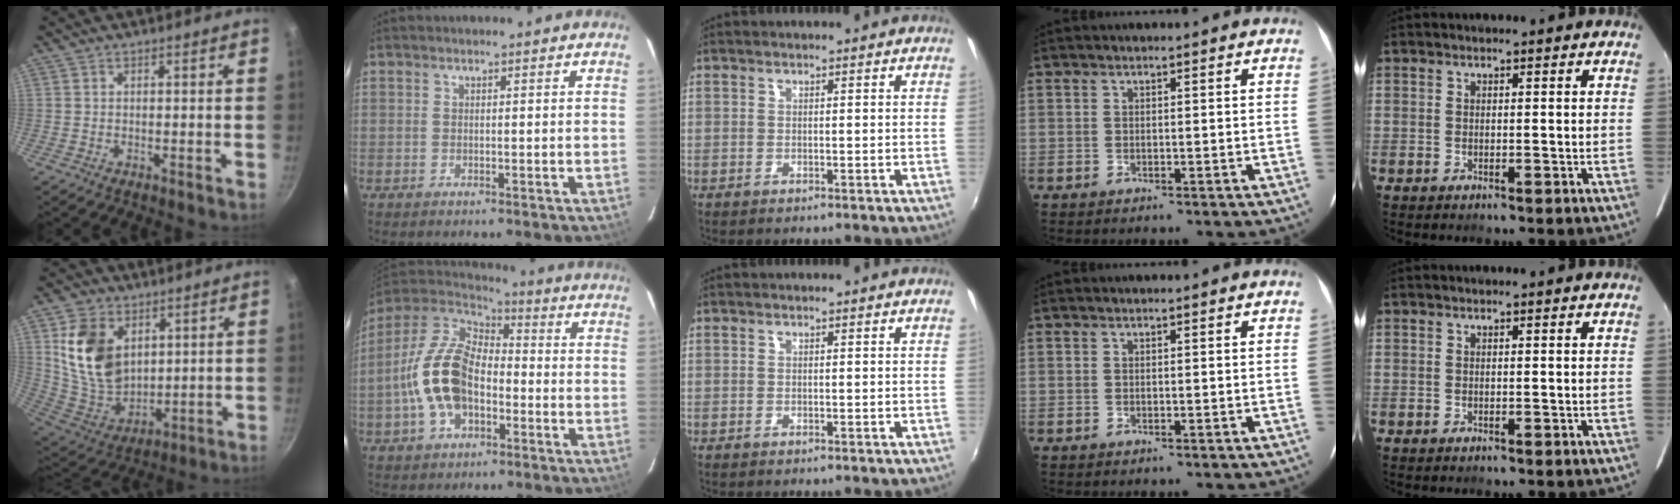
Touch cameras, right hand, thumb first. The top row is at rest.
{"thumb": {"total": 17.7, "force": [4.6, 13.9, 10.0], "torque": [-0.148, -0.023, 0.097]}, "index": {"total": 15.7, "force": [-3.9, 9.9, 11.6], "torque": [-0.241, 0.014, -0.070]}}